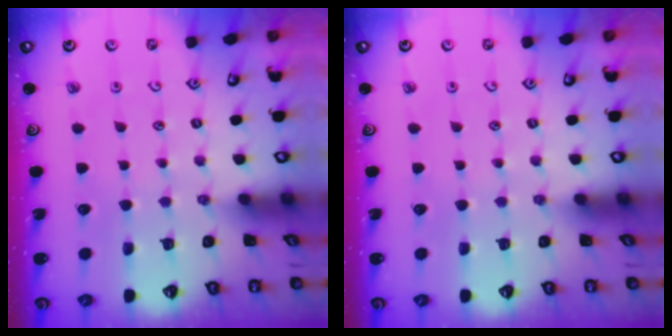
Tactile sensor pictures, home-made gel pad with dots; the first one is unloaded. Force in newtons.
{"total": 0.0}